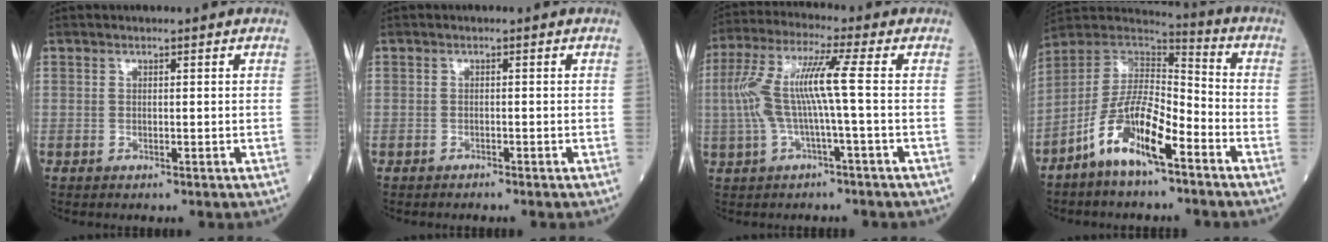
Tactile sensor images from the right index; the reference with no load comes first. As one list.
[{"total": 0.6, "force": [-0.6, 0.0, 0.0], "torque": [-0.006, -0.001, -0.013]}, {"total": 9.4, "force": [-0.4, -0.2, 9.4], "torque": [-0.203, 0.028, -0.010]}, {"total": 12.3, "force": [-6.9, 3.0, 9.7], "torque": [-0.187, 0.003, -0.133]}]